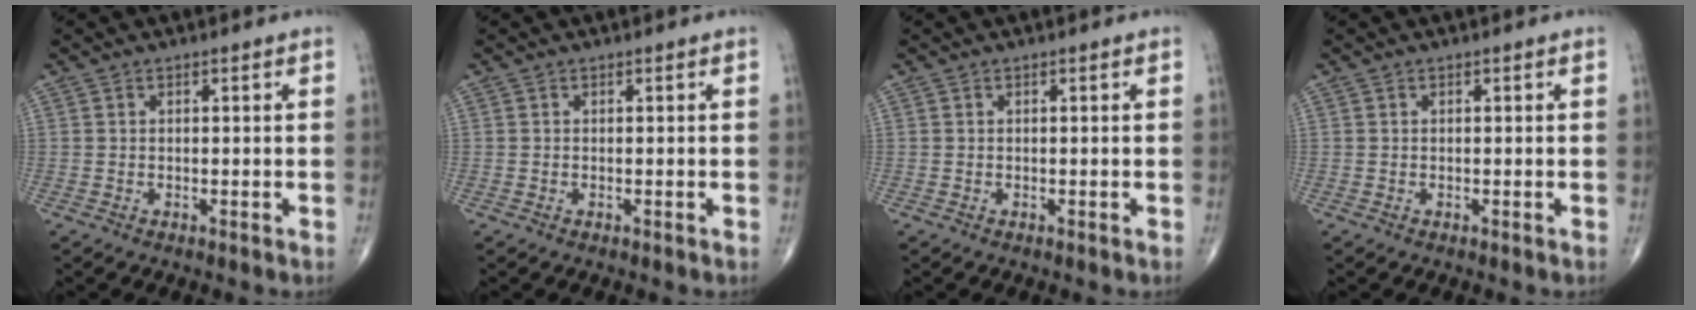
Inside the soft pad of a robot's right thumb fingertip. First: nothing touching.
{"total": 0.0}
{"total": 0.0}
{"total": 0.0}